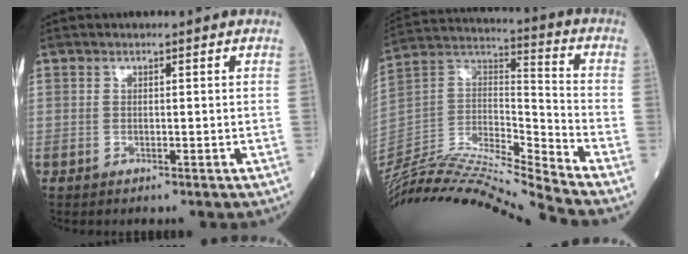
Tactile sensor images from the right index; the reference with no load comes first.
{"total": 24.3, "force": [-22.5, -1.9, 8.9], "torque": [-0.197, -0.007, -0.395]}